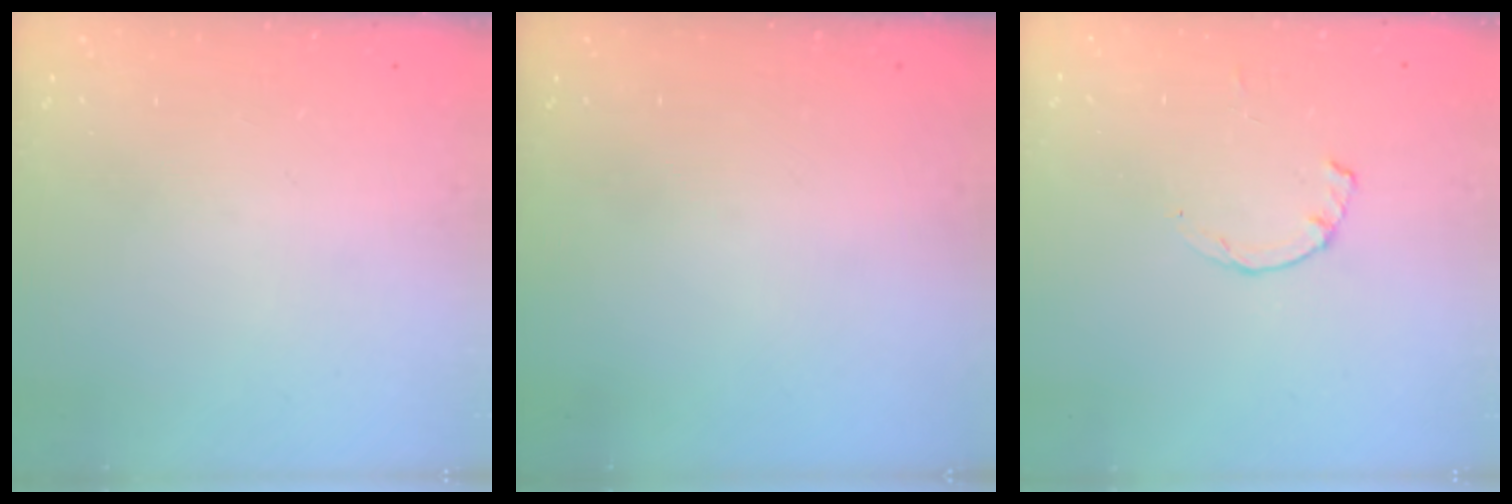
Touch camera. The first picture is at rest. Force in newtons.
{"total": 0.0}
{"total": 1.2, "press": 1.2, "slide": 0.3}